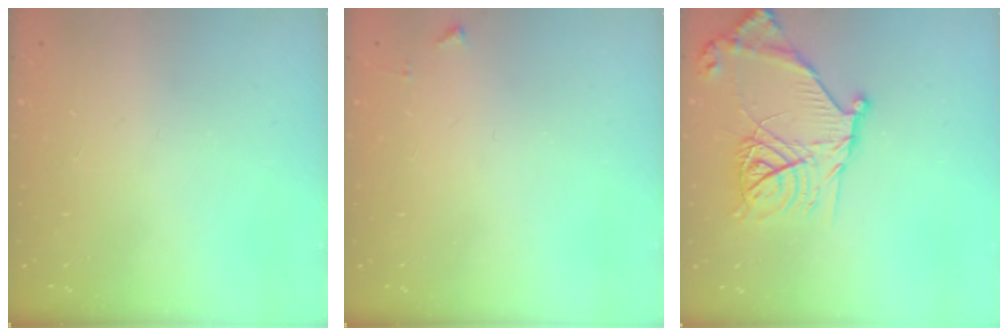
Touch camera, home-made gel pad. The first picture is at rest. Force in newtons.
{"total": 3.8, "press": 3.8, "slide": 0.5}
{"total": 18.8, "press": 18.7, "slide": 2.0}